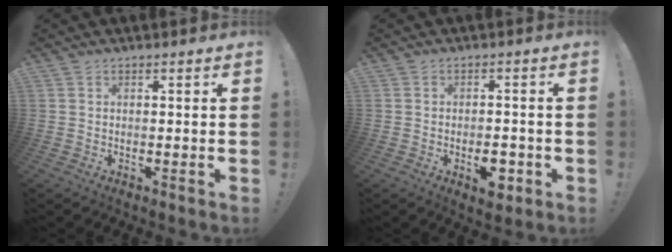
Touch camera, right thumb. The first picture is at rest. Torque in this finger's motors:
{"motor_torque": [1.43, 1.56, 0.64, -0.68, 0.09]}